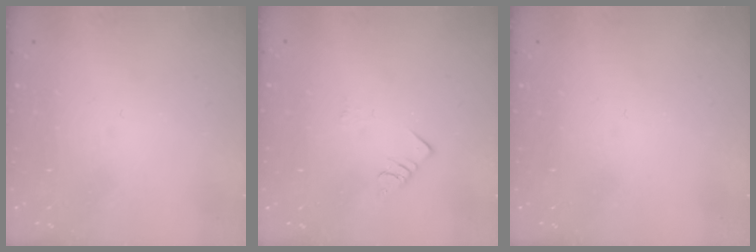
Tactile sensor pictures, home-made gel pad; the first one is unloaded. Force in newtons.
{"total": 1.8, "press": 1.8, "slide": 0.3}
{"total": 0.0}